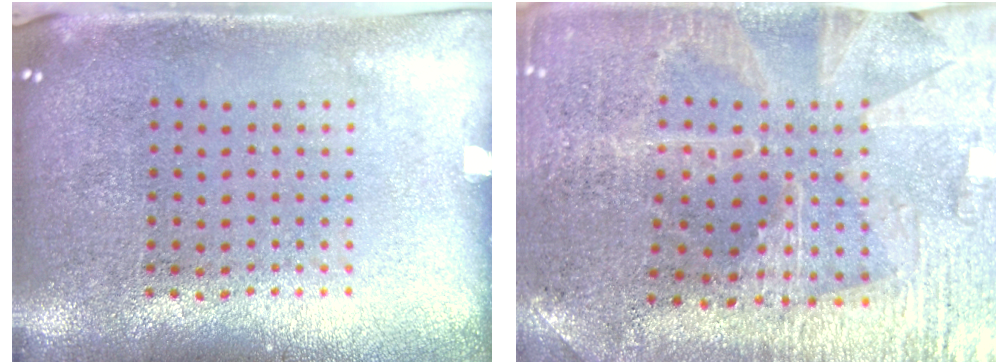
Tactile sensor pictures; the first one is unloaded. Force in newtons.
{"total": 1.7, "press": 1.7, "slide": 0.3}